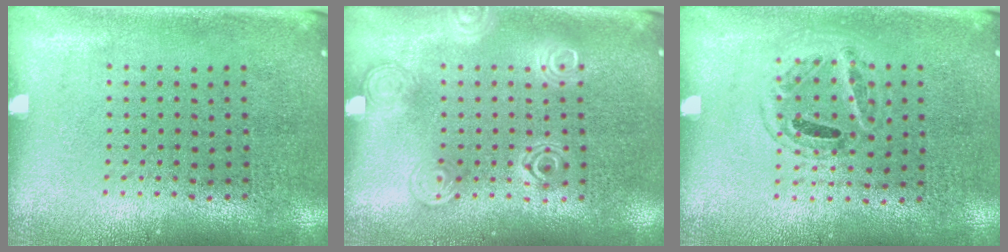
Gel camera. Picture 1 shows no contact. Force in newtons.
{"total": 1.2, "press": 1.2, "slide": 0.1}
{"total": 0.9, "press": 0.8, "slide": 0.5}